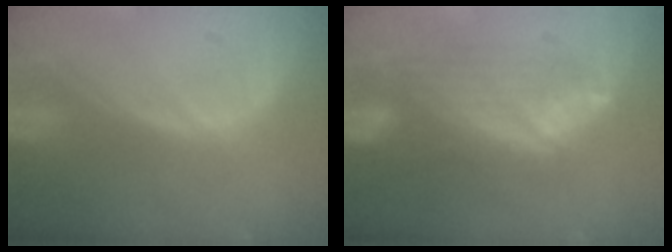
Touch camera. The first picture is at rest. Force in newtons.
{"total": 7.4, "press": 7.1, "slide": 2.1}